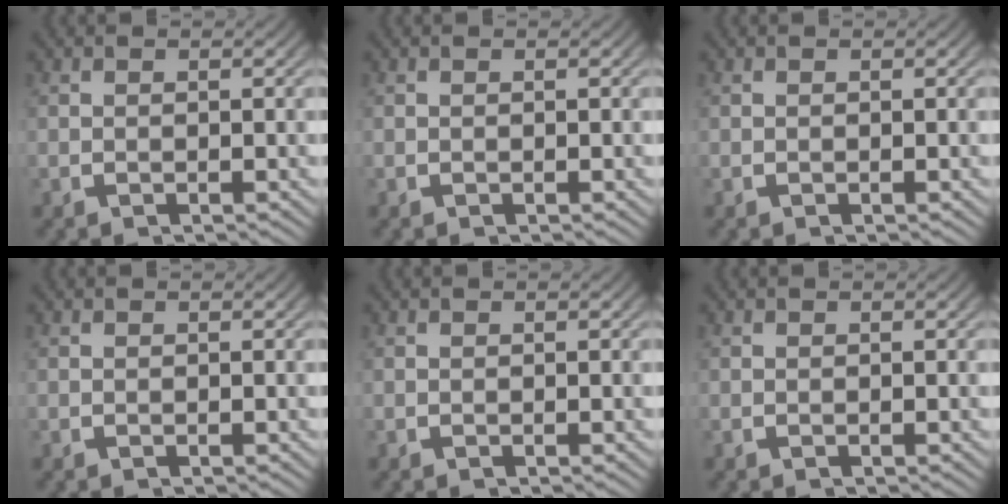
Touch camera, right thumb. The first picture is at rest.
{"total": 0.0}
{"total": 0.0}
{"total": 0.0}
{"total": 0.0}
{"total": 0.0}